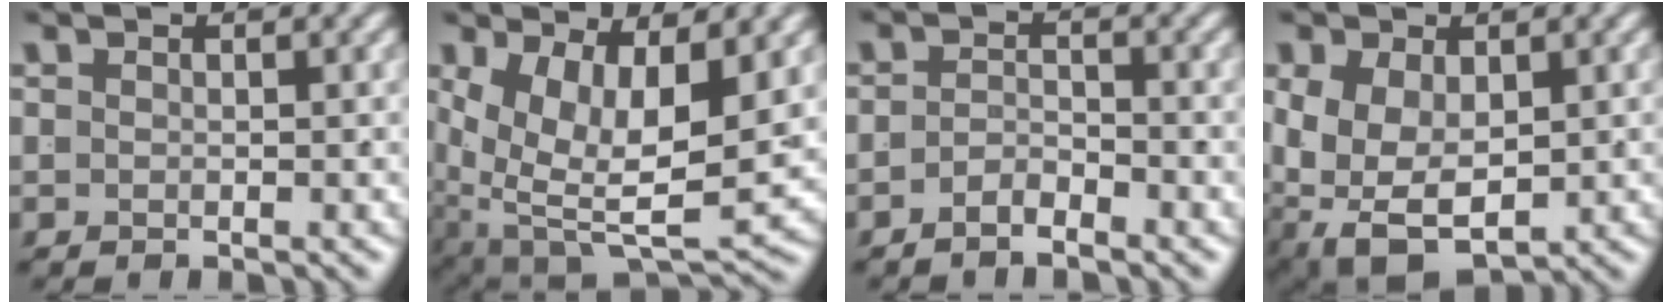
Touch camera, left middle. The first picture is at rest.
{"total": 10.2, "force": [-1.9, 6.8, 7.4], "torque": [-0.146, -0.066, -0.003]}
{"total": 2.2, "force": [-2.1, 0.1, 0.5], "torque": [-0.001, -0.006, -0.038]}
{"total": 10.3, "force": [-3.4, 8.0, 5.5], "torque": [-0.150, -0.061, -0.032]}